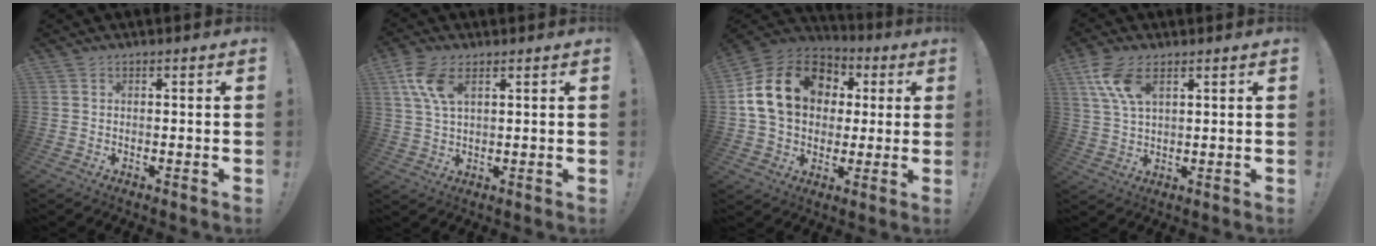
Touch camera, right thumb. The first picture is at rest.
{"total": 8.6, "force": [3.9, 4.1, 6.4], "torque": [-0.131, -0.007, 0.073]}
{"total": 20.2, "force": [5.1, 15.2, 12.2], "torque": [-0.200, -0.004, 0.107]}
{"total": 10.0, "force": [4.9, 4.9, 7.2], "torque": [-0.147, -0.013, 0.091]}